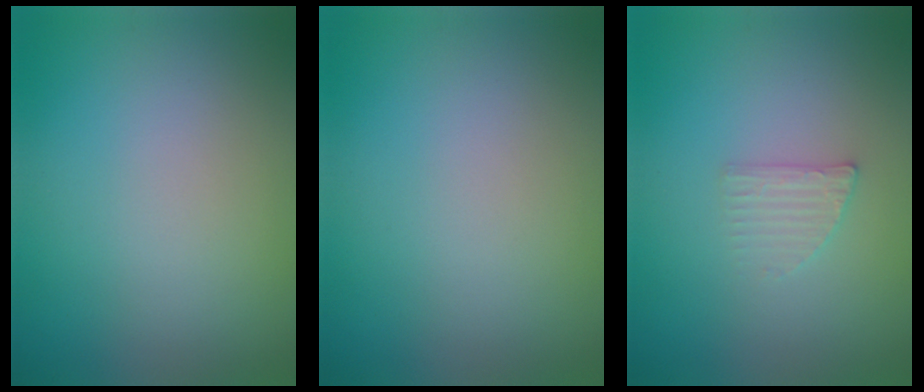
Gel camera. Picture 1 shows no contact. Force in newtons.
{"total": 0.0}
{"total": 1.6, "press": 1.5, "slide": 0.3}